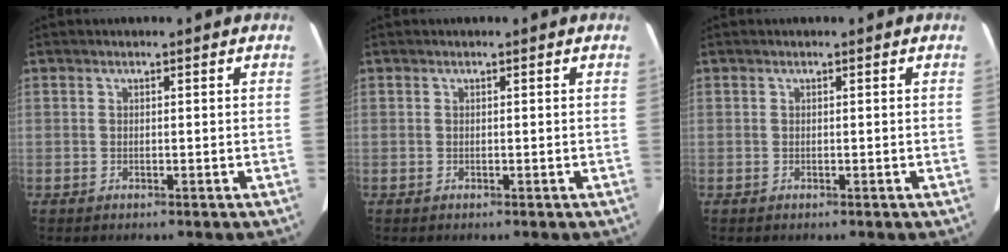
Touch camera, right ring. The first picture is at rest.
{"total": 0.0}
{"total": 0.0}